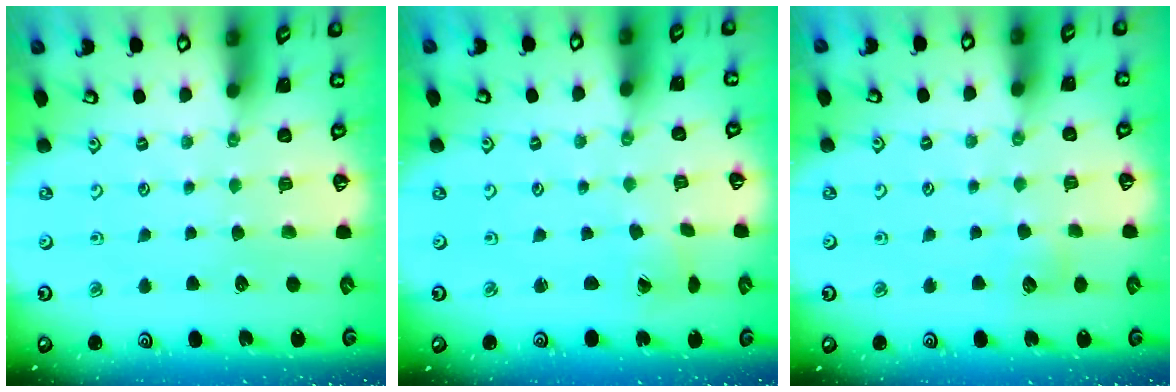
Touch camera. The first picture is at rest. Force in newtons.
{"total": 1.7, "press": 1.7, "slide": 0.1}
{"total": 5.0, "press": 5.0, "slide": 0.5}